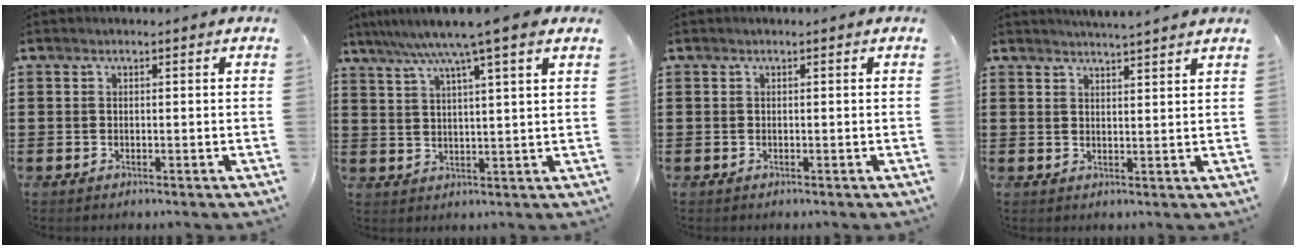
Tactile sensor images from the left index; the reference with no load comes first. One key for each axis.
{"total": 7.7, "fx": 5.6, "fy": -0.6, "fz": 5.1, "tx": -0.115, "ty": -0.015, "tz": 0.094}
{"total": 0.0}
{"total": 2.7, "fx": 2.6, "fy": -0.6, "fz": 0.1, "tx": -0.009, "ty": -0.012, "tz": 0.049}